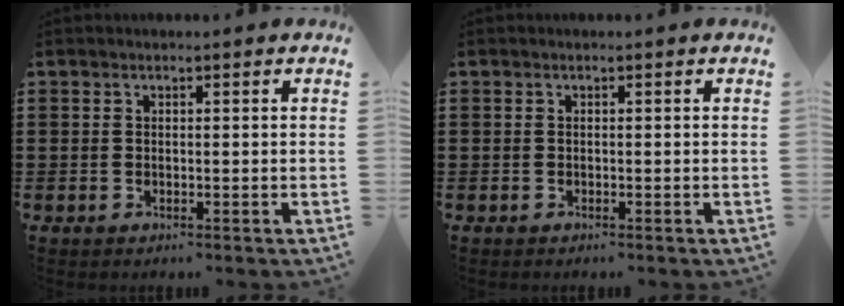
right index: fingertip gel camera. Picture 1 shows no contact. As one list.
[{"total": 0.0}]